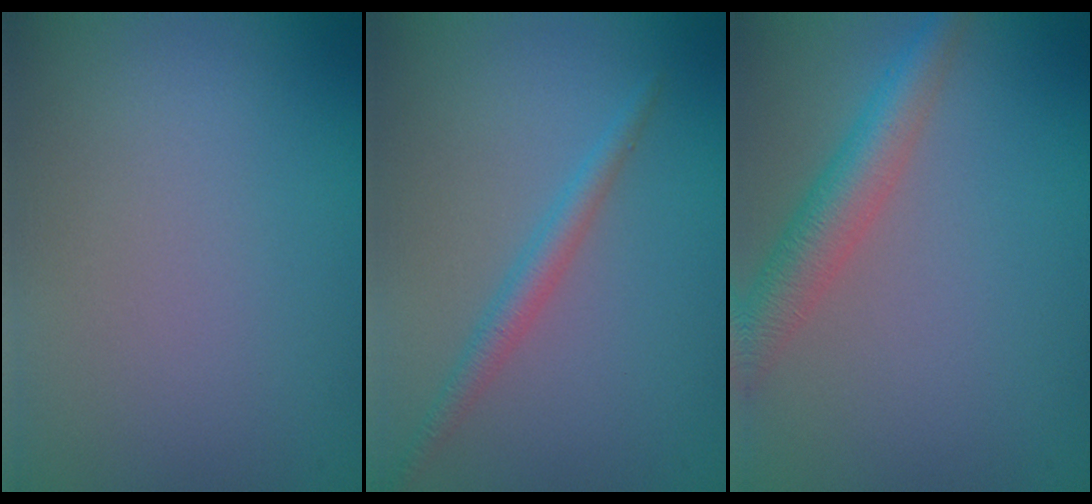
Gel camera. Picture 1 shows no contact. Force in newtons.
{"total": 2.0, "press": 2.0, "slide": 0.1}
{"total": 4.1, "press": 4.1, "slide": 0.1}